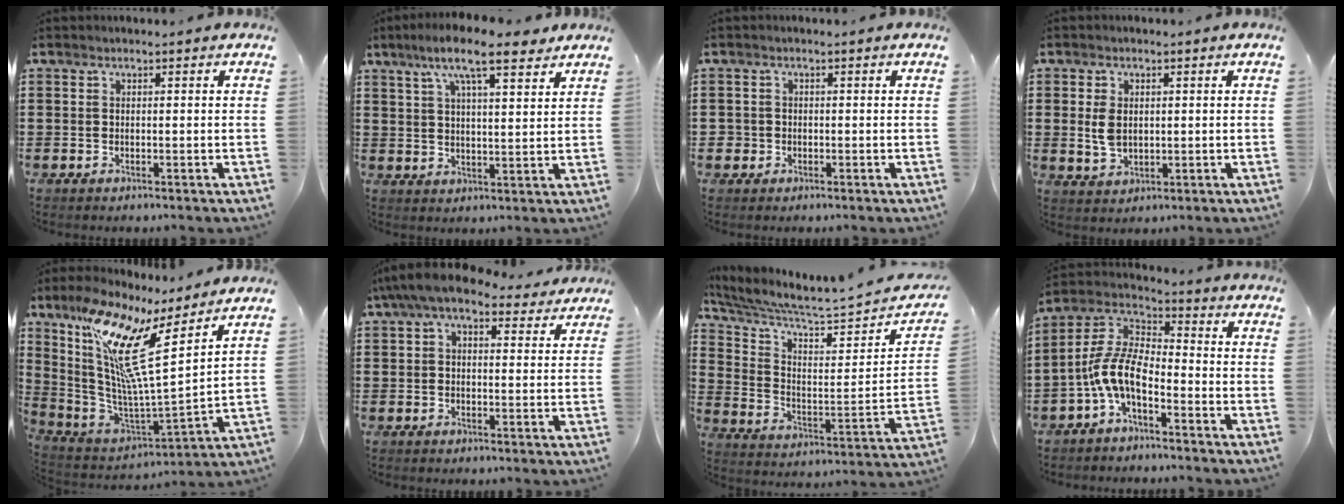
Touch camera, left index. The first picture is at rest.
{"total": 9.6, "force": [6.9, 2.1, 6.3], "torque": [-0.131, -0.003, 0.120]}
{"total": 1.6, "force": [-0.3, 1.5, 0.1], "torque": [-0.007, 0.004, -0.010]}
{"total": 3.8, "force": [0.6, 2.7, 2.6], "torque": [-0.072, 0.004, 0.005]}
{"total": 13.5, "force": [6.8, 1.7, 11.5], "torque": [-0.261, -0.047, 0.100]}
{"total": 6.8, "force": [5.3, 2.2, 3.7], "torque": [-0.089, -0.005, 0.095]}
{"total": 5.2, "force": [4.6, 0.1, 2.3], "torque": [-0.071, -0.052, 0.074]}
{"total": 8.8, "force": [-4.7, 3.5, 6.5], "torque": [-0.171, -0.014, -0.104]}